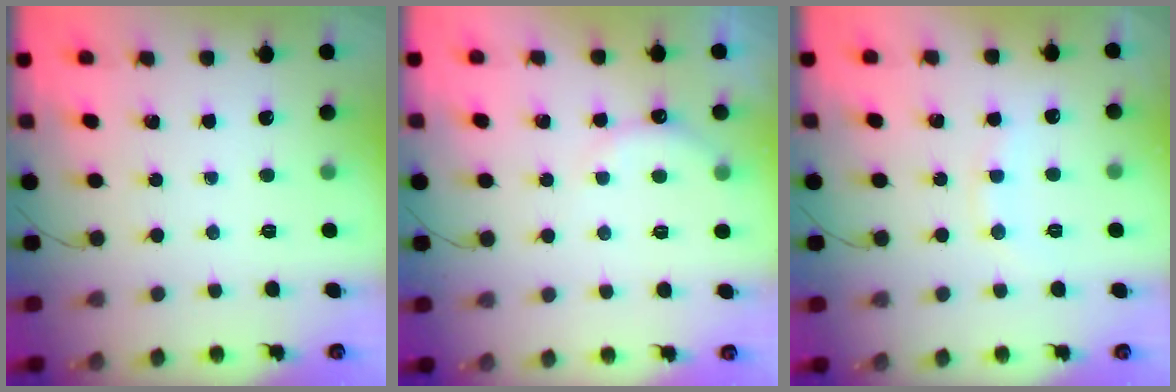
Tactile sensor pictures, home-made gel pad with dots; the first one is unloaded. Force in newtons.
{"total": 7.2, "press": 7.2, "slide": 1.0}
{"total": 8.3, "press": 8.2, "slide": 1.5}